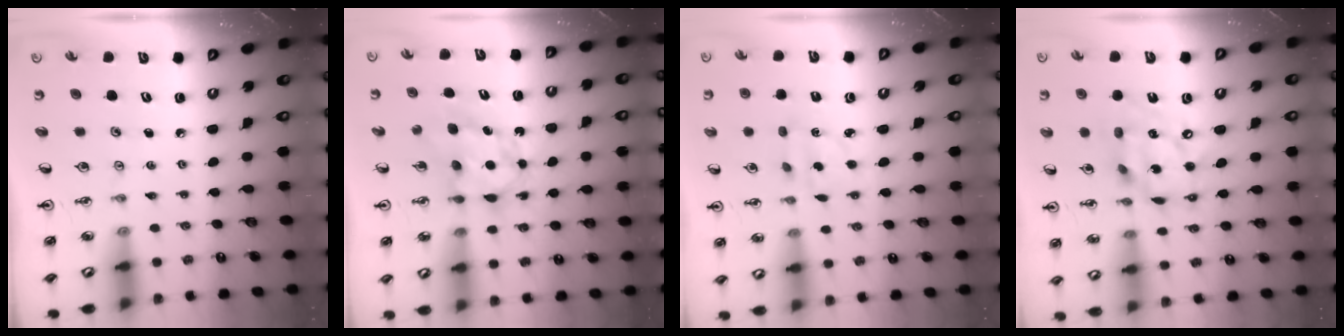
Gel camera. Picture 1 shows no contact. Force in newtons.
{"total": 6.5, "press": 6.5, "slide": 0.3}
{"total": 2.3, "press": 2.2, "slide": 0.6}
{"total": 14.3, "press": 14.2, "slide": 1.7}